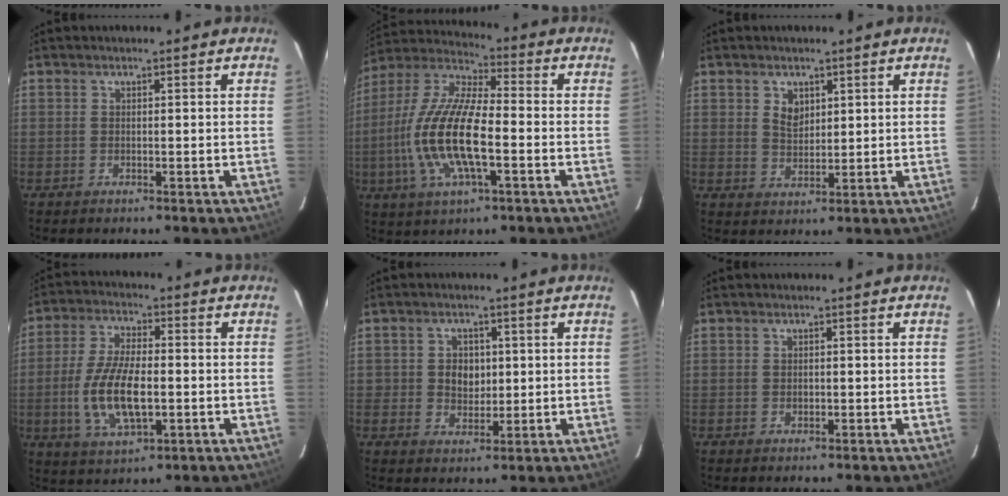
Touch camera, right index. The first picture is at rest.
{"total": 17.6, "force": [-3.7, 5.6, 16.2], "torque": [-0.333, -0.003, -0.078]}
{"total": 3.6, "force": [1.6, 2.6, 2.0], "torque": [-0.032, 0.003, 0.030]}
{"total": 12.9, "force": [-2.3, 5.4, 11.5], "torque": [-0.238, -0.004, -0.038]}
{"total": 4.8, "force": [0.3, 4.2, 2.3], "torque": [-0.040, 0.008, 0.010]}
{"total": 1.1, "force": [-0.1, 0.9, 0.6], "torque": [-0.010, 0.002, -0.001]}